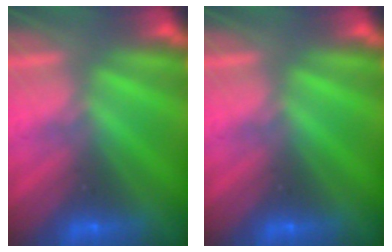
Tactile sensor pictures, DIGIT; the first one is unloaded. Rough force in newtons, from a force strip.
{"total": 0.0}